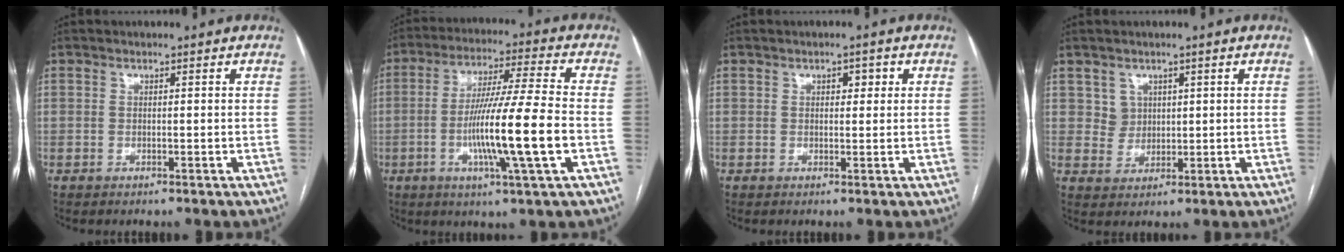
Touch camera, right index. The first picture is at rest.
{"total": 14.3, "force": [-3.3, -0.7, 13.9], "torque": [-0.256, -0.009, -0.065]}
{"total": 1.9, "force": [0.6, 1.1, 1.4], "torque": [-0.016, 0.009, 0.007]}
{"total": 3.2, "force": [1.4, 2.9, 0.2], "torque": [0.001, 0.004, 0.027]}